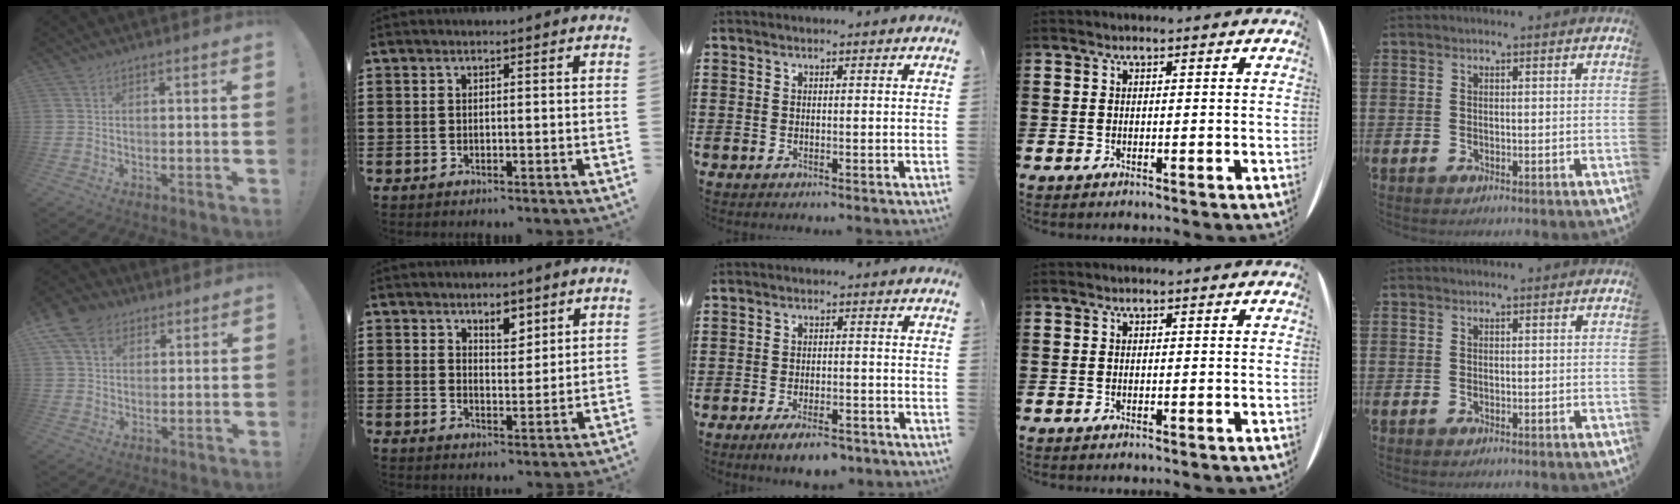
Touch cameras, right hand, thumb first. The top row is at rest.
{"thumb": {"total": 10.0, "force": [4.8, 7.4, 4.7], "torque": [-0.081, -0.009, 0.099]}, "index": {"total": 3.6, "force": [2.8, 1.7, 1.6], "torque": [-0.022, 0.000, 0.047]}, "middle": {"total": 4.5, "force": [-3.6, 1.0, 2.5], "torque": [-0.045, 0.001, -0.069]}}